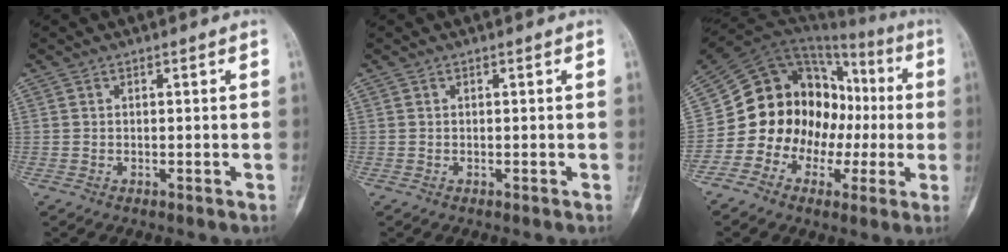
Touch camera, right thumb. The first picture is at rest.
{"total": 0.0}
{"total": 17.6, "force": [-2.9, 14.5, 9.6], "torque": [-0.101, 0.094, -0.046]}